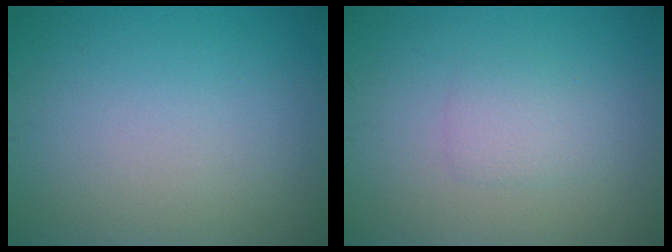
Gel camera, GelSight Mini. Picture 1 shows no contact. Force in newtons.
{"total": 1.6, "press": 1.6, "slide": 0.1}